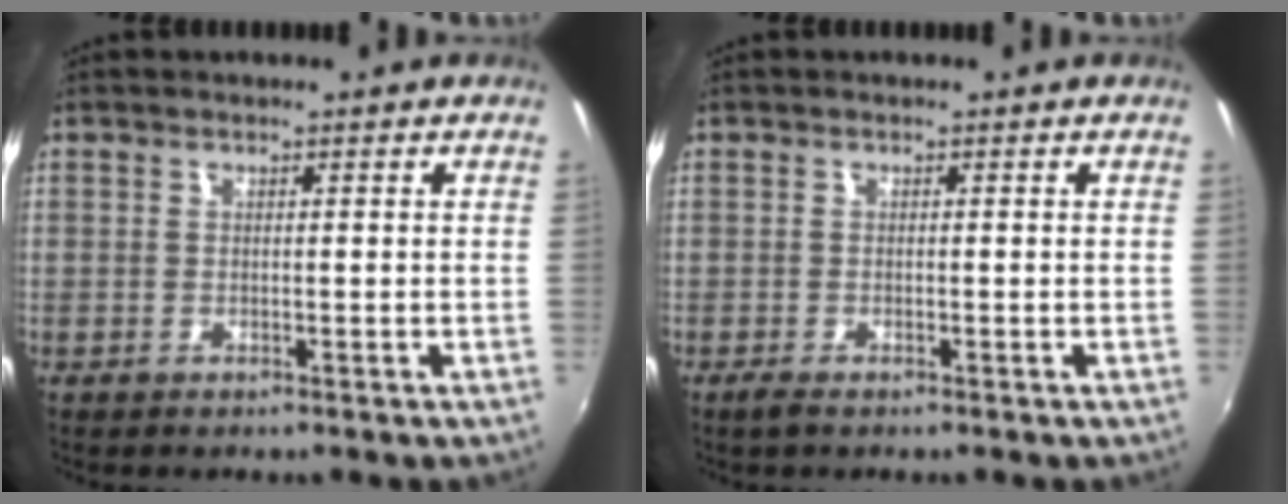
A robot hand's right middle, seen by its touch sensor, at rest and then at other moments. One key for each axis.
{"total": 1.4, "fx": -0.9, "fy": 0.3, "fz": 1.0, "tx": -0.021, "ty": -0.006, "tz": -0.017}